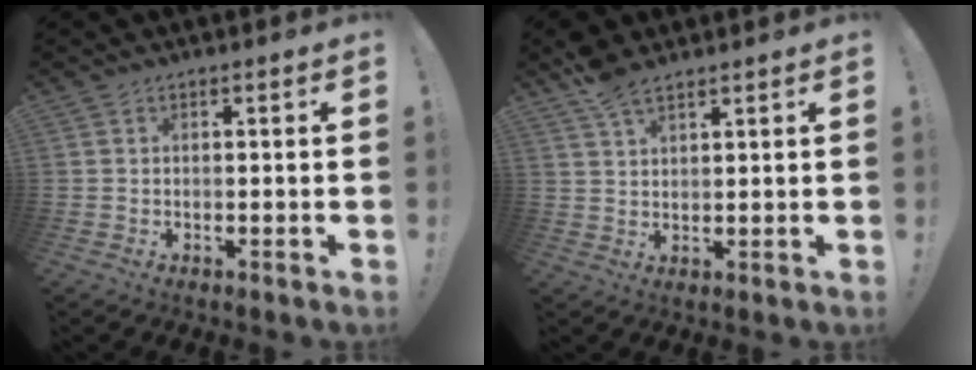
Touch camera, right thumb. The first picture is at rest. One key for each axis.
{"total": 6.0, "fx": 4.5, "fy": 2.2, "fz": 3.3, "tx": -0.056, "ty": -0.024, "tz": 0.085}